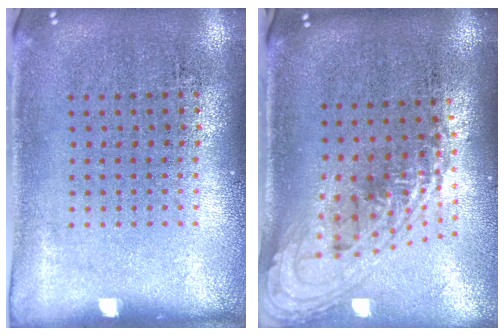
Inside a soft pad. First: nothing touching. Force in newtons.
{"total": 2.2, "press": 1.6, "slide": 1.5}